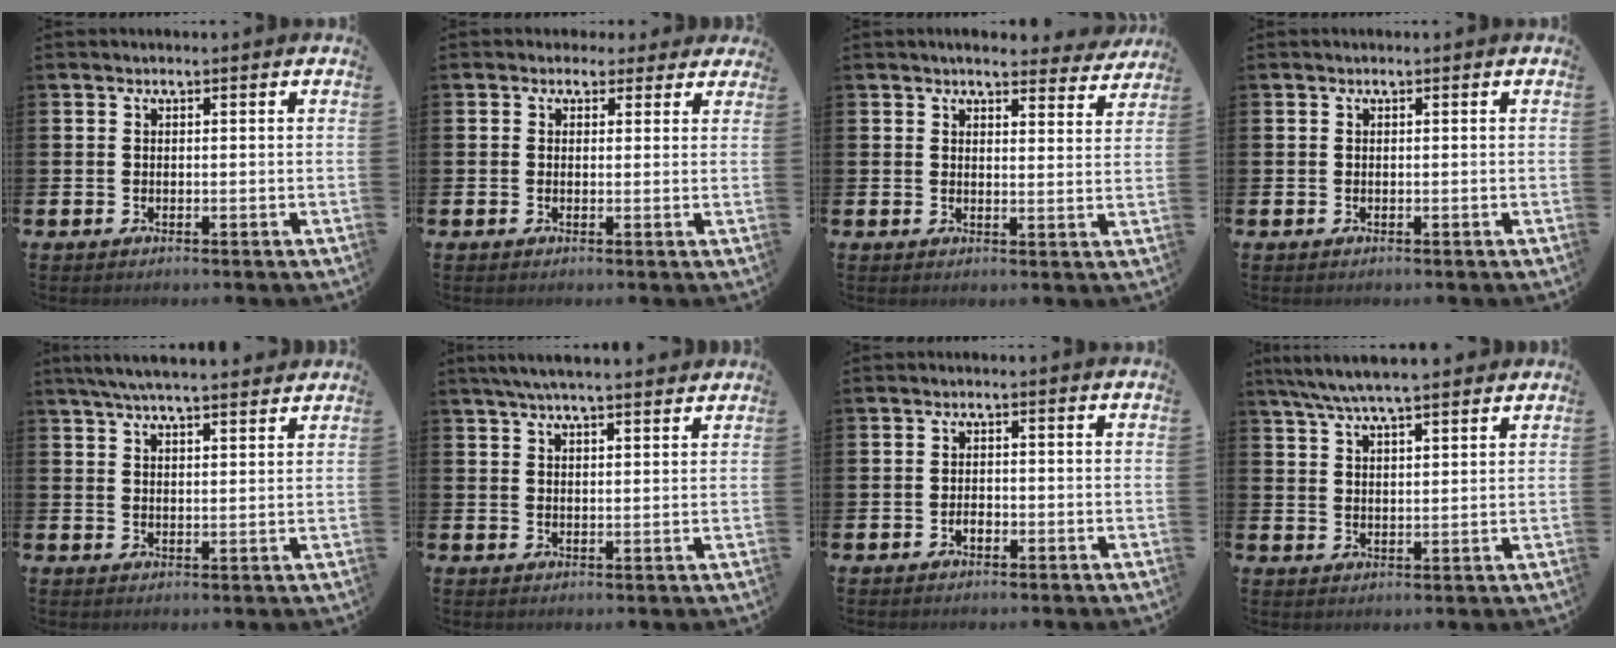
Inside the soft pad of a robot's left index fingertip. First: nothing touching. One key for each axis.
{"total": 2.1, "fx": 1.4, "fy": 1.5, "fz": -0.1, "tx": 0.004, "ty": -0.001, "tz": 0.020}
{"total": 4.2, "fx": 4.0, "fy": 0.8, "fz": 0.8, "tx": -0.018, "ty": -0.021, "tz": 0.070}
{"total": 0.0}
{"total": 5.0, "fx": 4.7, "fy": 0.3, "fz": 1.7, "tx": -0.044, "ty": -0.015, "tz": 0.086}
{"total": 4.5, "fx": 4.1, "fy": 0.2, "fz": 1.8, "tx": -0.044, "ty": -0.008, "tz": 0.073}
{"total": 1.4, "fx": -0.7, "fy": 0.9, "fz": 0.9, "tx": -0.016, "ty": 0.000, "tz": -0.015}
{"total": 6.2, "fx": 5.7, "fy": 0.7, "fz": 2.3, "tx": -0.068, "ty": -0.015, "tz": 0.106}